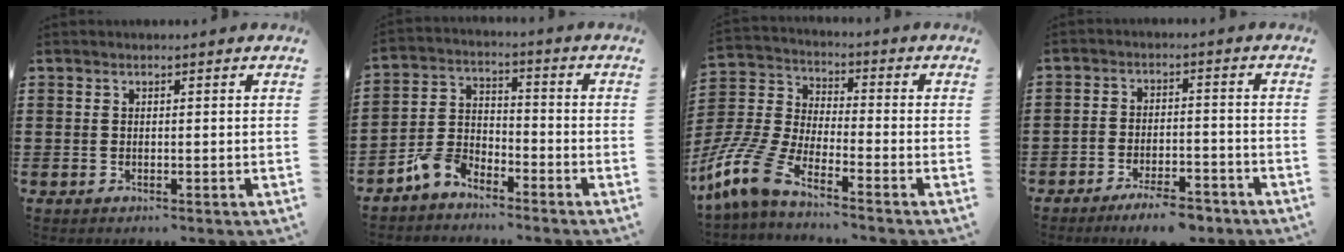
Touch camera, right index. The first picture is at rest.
{"total": 5.7, "force": [-4.9, 2.5, 1.7], "torque": [-0.051, 0.013, -0.099]}
{"total": 9.3, "force": [-7.4, 2.0, 5.4], "torque": [-0.157, -0.008, -0.158]}
{"total": 5.6, "force": [-5.0, 0.9, 2.3], "torque": [-0.040, 0.005, -0.095]}